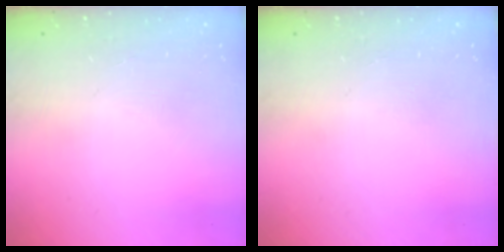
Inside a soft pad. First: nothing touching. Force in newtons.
{"total": 0.0}